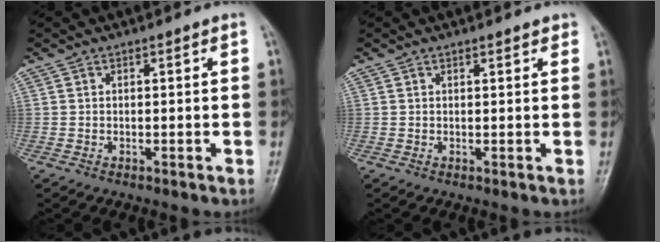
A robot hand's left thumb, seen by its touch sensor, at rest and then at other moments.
{"total": 1.1, "force": [0.9, 0.3, 0.6], "torque": [-0.006, -0.003, 0.009]}